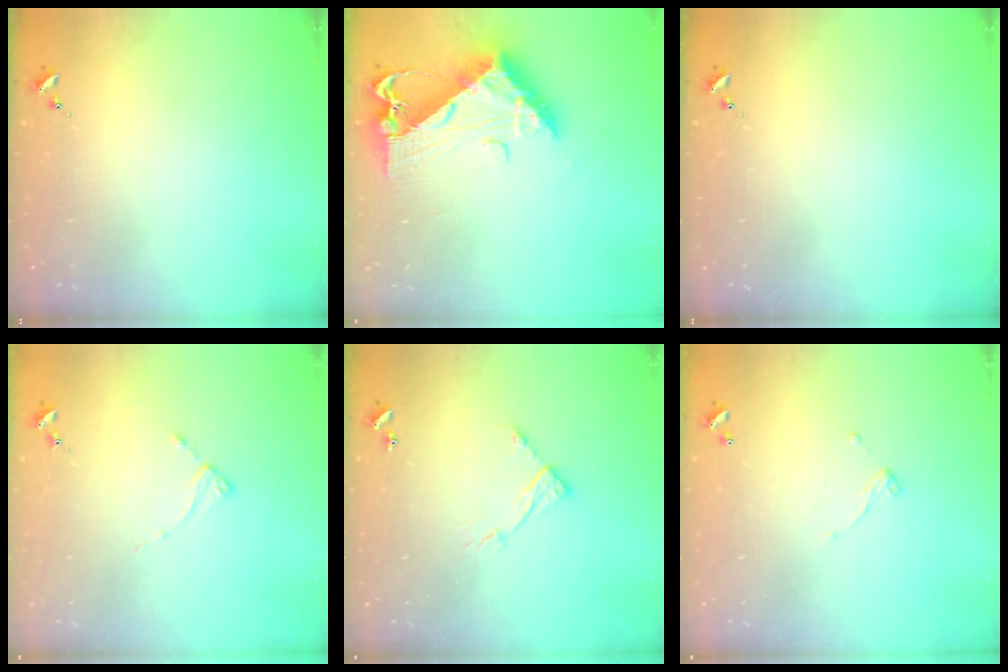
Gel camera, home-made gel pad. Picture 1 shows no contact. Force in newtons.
{"total": 12.7, "press": 12.7, "slide": 1.3}
{"total": 0.0}
{"total": 1.9, "press": 1.8, "slide": 0.3}
{"total": 8.1, "press": 8.1, "slide": 0.6}
{"total": 4.4, "press": 4.4, "slide": 0.2}